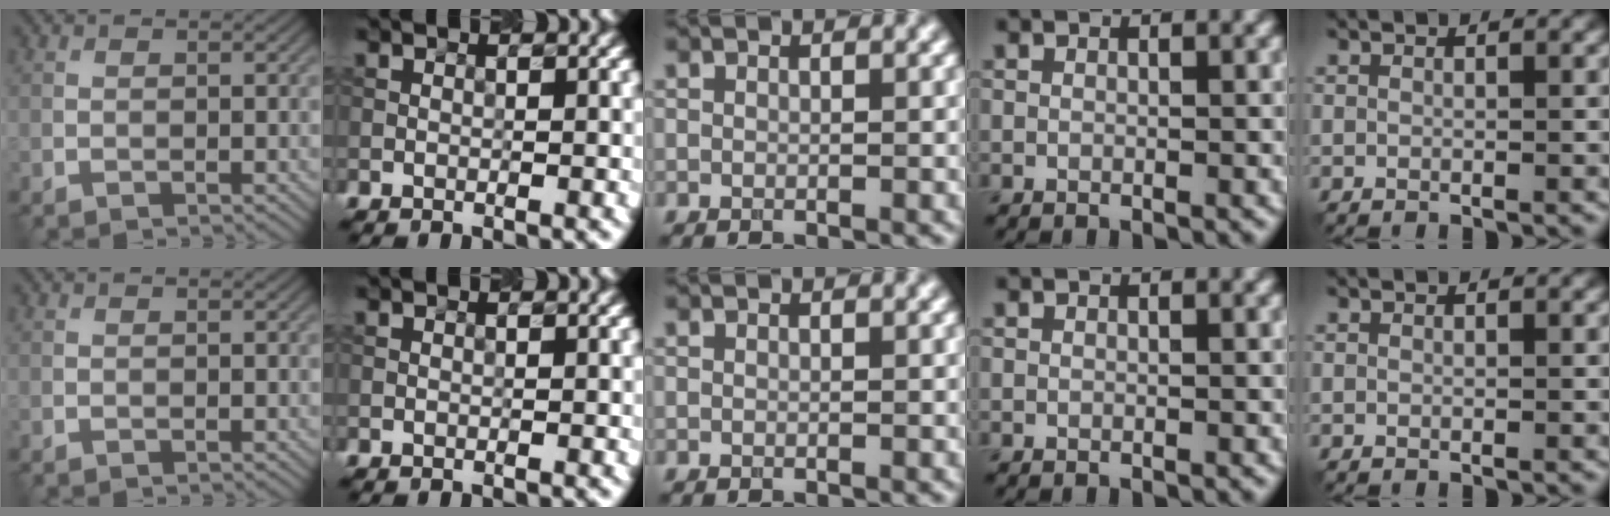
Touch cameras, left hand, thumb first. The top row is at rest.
{}